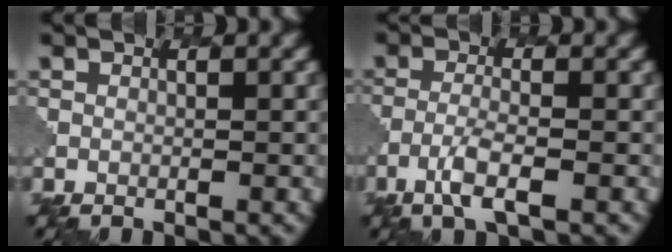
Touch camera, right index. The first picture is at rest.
{"total": 3.0, "force": [-1.7, 0.7, 2.4], "torque": [-0.054, -0.001, -0.039]}